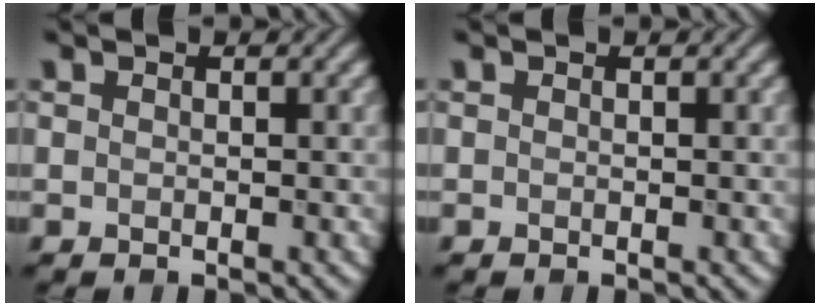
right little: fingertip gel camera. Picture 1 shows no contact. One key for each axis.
{"total": 0.0}